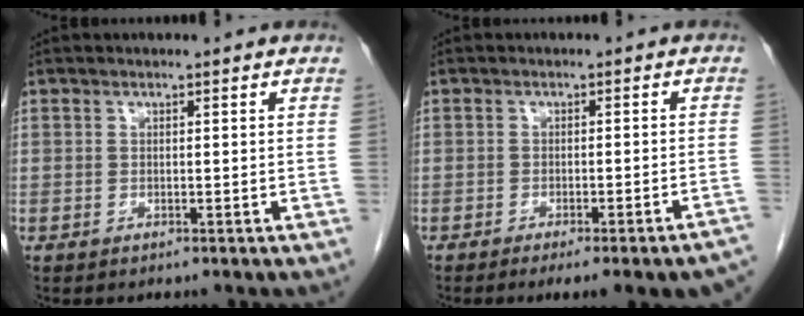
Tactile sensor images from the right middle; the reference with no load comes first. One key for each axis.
{"total": 12.0, "fx": -10.4, "fy": 0.4, "fz": 6.0, "tx": -0.029, "ty": -0.001, "tz": -0.118}